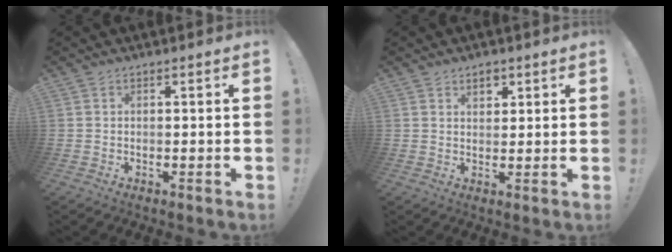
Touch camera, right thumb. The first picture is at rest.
{"total": 3.7, "force": [2.2, 2.5, 1.7], "torque": [-0.010, -0.012, 0.035]}